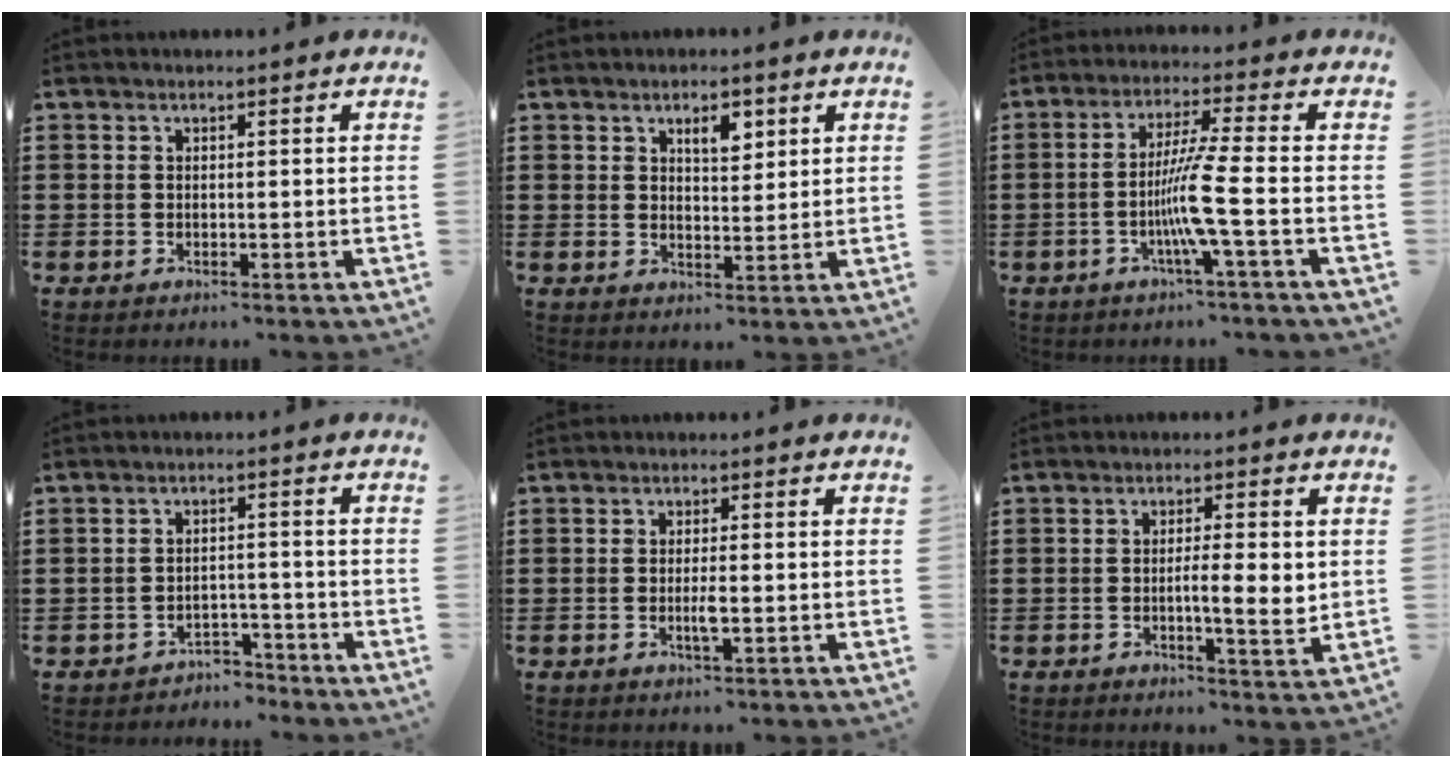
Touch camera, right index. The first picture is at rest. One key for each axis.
{"total": 3.9, "fx": 2.2, "fy": 1.7, "fz": 2.6, "tx": -0.042, "ty": 0.002, "tz": 0.035}
{"total": 7.7, "fx": -2.3, "fy": -0.9, "fz": 7.3, "tx": -0.147, "ty": -0.018, "tz": -0.051}
{"total": 2.8, "fx": -2.8, "fy": 0.7, "fz": 0.0, "tx": -0.010, "ty": 0.001, "tz": -0.058}
{"total": 2.3, "fx": -0.6, "fy": 0.2, "fz": 2.2, "tx": -0.047, "ty": -0.004, "tz": -0.013}
{"total": 5.4, "fx": -0.2, "fy": 1.0, "fz": 5.3, "tx": -0.078, "ty": -0.007, "tz": -0.009}